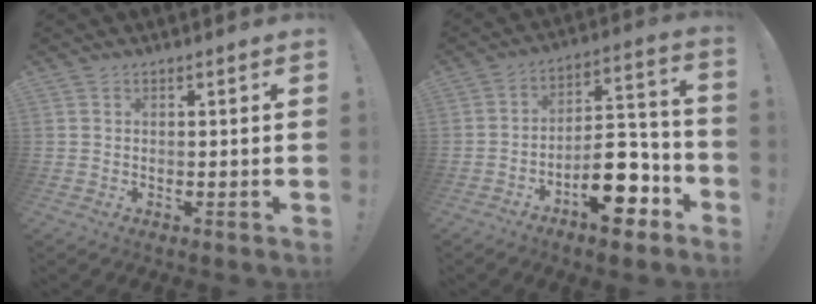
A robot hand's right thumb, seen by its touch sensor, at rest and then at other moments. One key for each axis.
{"total": 15.7, "fx": -8.0, "fy": 7.7, "fz": 11.0, "tx": -0.133, "ty": 0.065, "tz": -0.122}